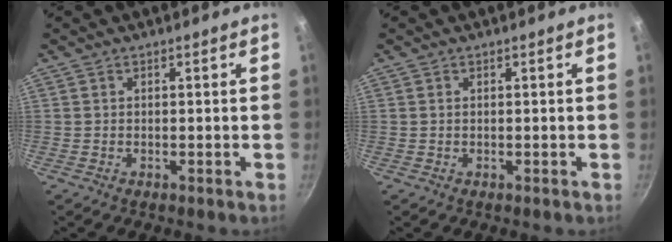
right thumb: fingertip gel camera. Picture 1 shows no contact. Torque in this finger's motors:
{"motor_torque": [-0.21, 0.02, 0.23, 0.12, 0.03]}